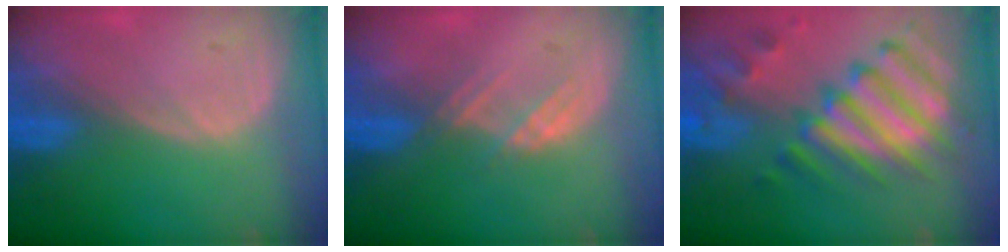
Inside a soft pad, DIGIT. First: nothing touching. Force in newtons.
{"total": 3.0, "press": 2.9, "slide": 0.7}
{"total": 12.2, "press": 10.5, "slide": 6.1}